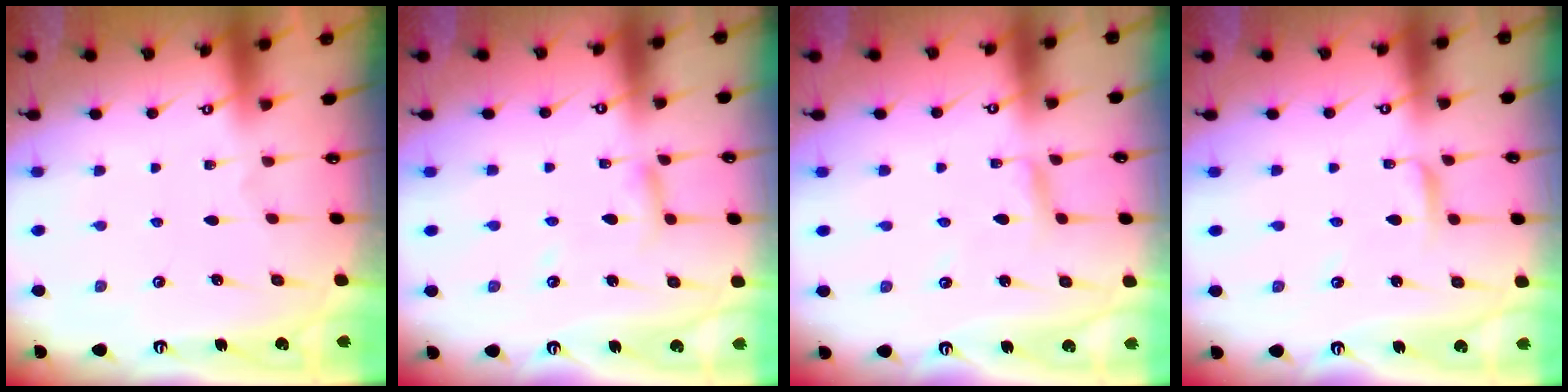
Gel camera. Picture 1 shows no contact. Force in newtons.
{"total": 4.3, "press": 4.3, "slide": 0.4}
{"total": 2.3, "press": 2.3, "slide": 0.2}
{"total": 2.9, "press": 2.8, "slide": 0.3}